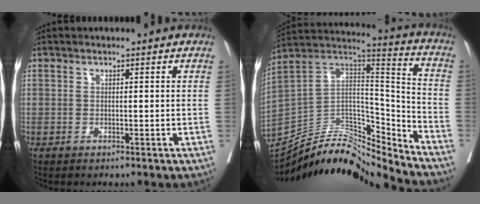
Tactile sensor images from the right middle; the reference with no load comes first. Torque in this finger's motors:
{"motor_torque": [0.33, -1.78, -0.07, -0.01]}